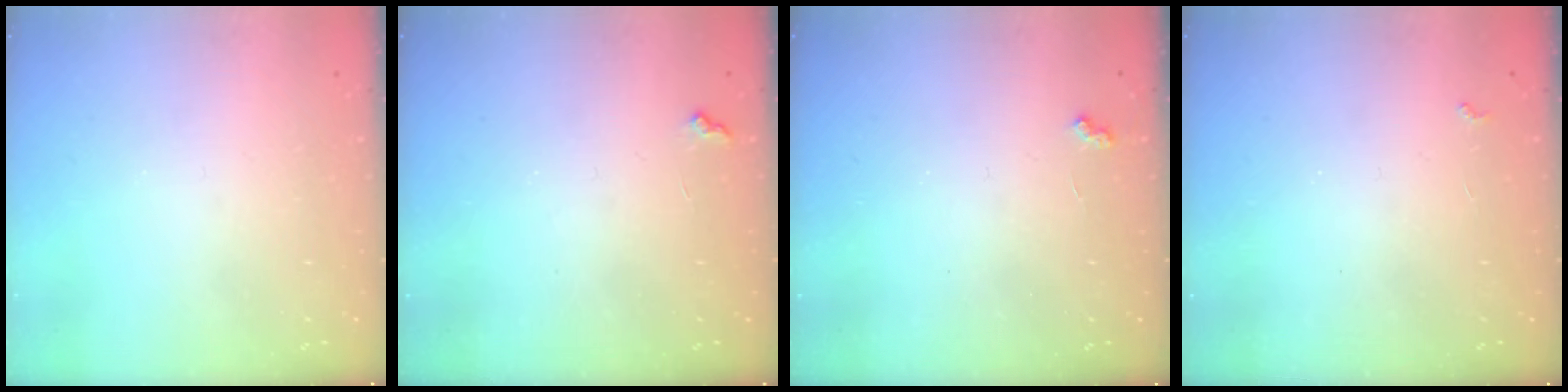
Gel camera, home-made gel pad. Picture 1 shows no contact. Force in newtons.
{"total": 6.1, "press": 6.1, "slide": 0.7}
{"total": 2.9, "press": 2.8, "slide": 0.6}
{"total": 2.9, "press": 2.9, "slide": 0.5}